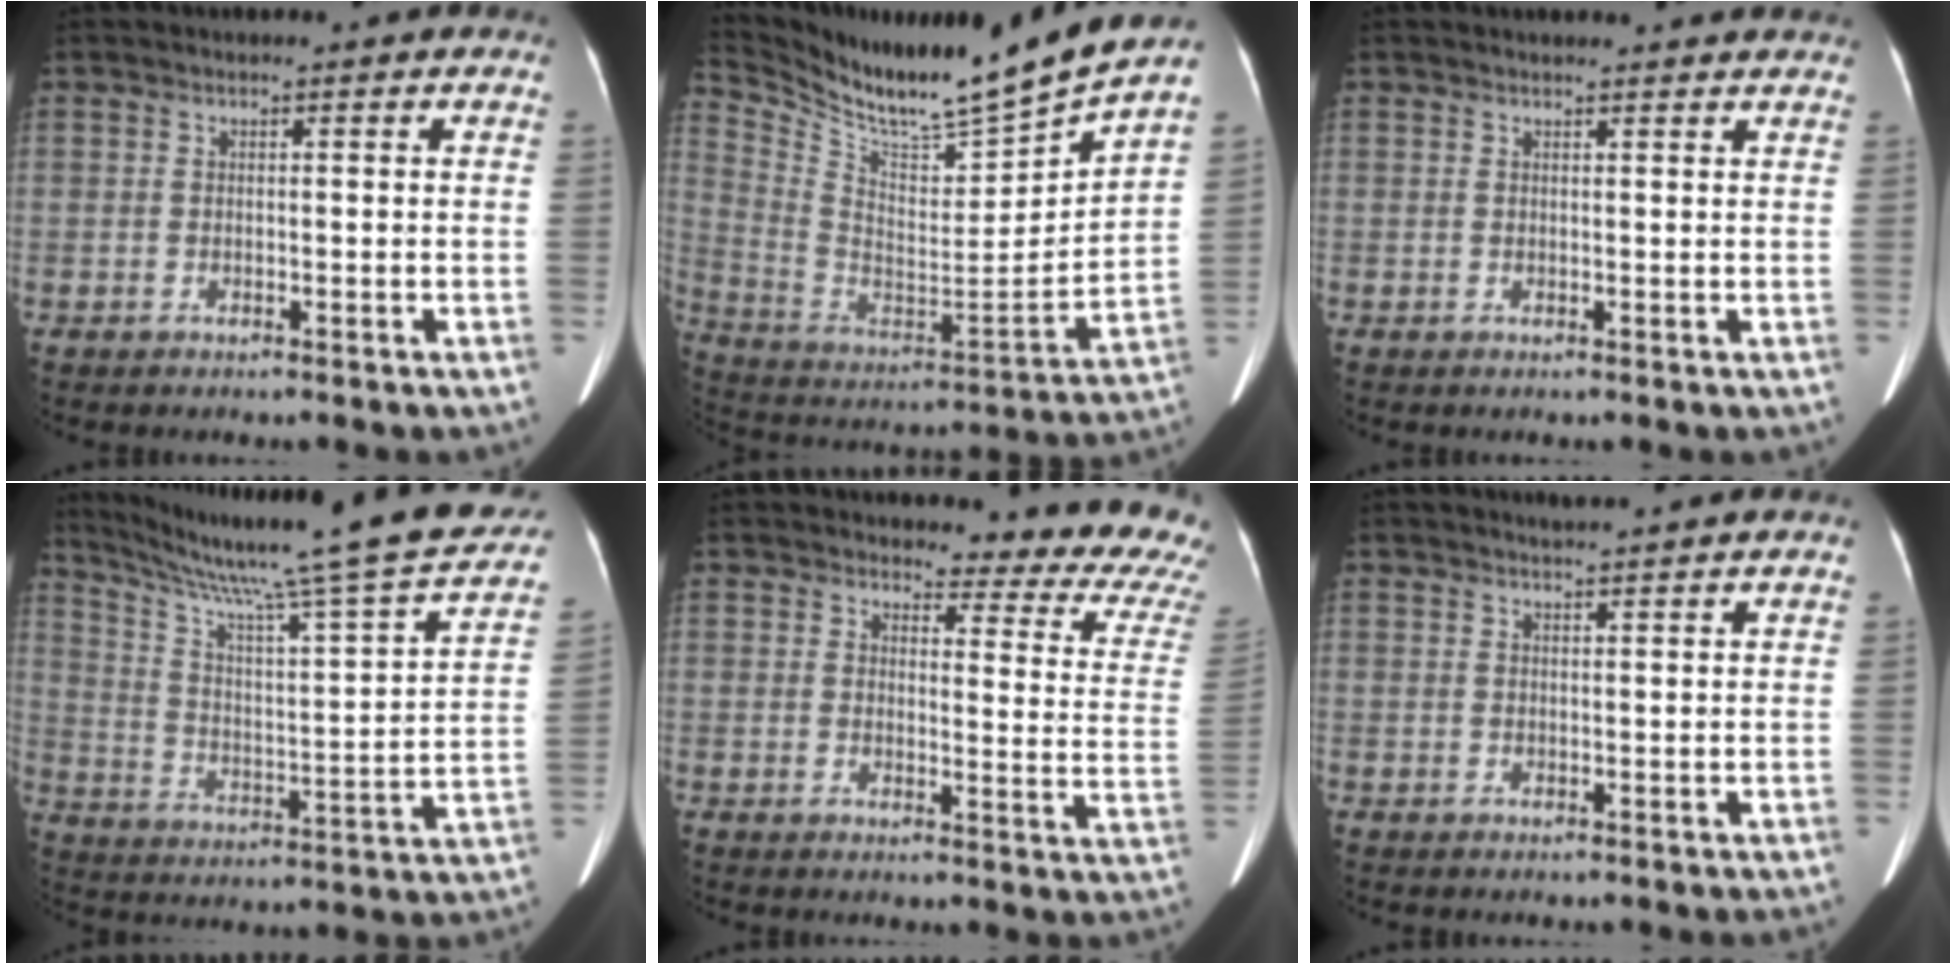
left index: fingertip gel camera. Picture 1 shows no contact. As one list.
[{"total": 19.7, "force": [17.8, -1.2, 8.5], "torque": [-0.168, -0.061, 0.298]}, {"total": 4.7, "force": [4.6, 0.5, 1.1], "torque": [-0.013, 0.015, 0.044]}, {"total": 27.3, "force": [22.5, 1.4, 15.6], "torque": [-0.250, -0.035, 0.311]}, {"total": 13.4, "force": [12.9, 1.9, 3.1], "torque": [-0.011, -0.093, 0.112]}, {"total": 1.5, "force": [1.4, -0.5, 0.3], "torque": [-0.005, 0.003, 0.030]}]